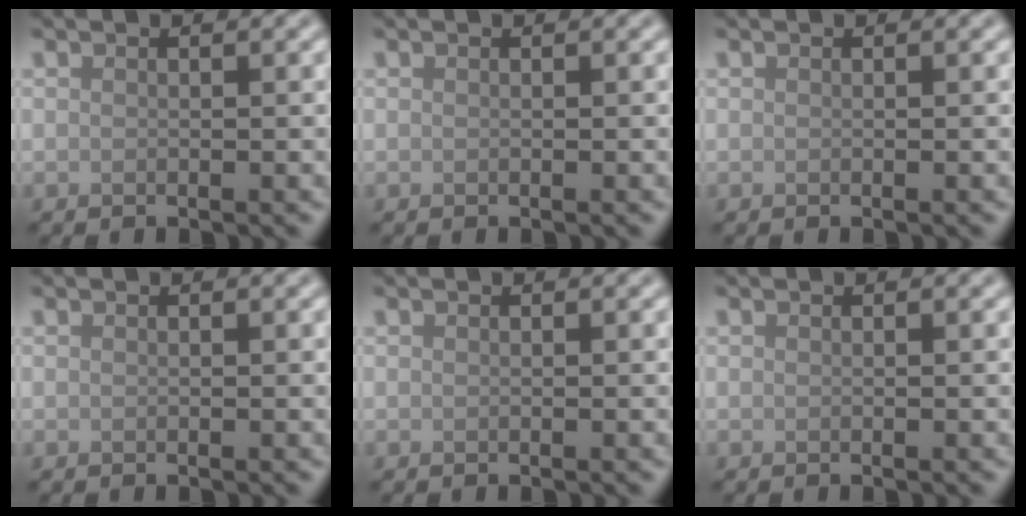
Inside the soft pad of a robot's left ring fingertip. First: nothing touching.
{"total": 0.0}
{"total": 0.0}
{"total": 0.0}
{"total": 0.0}
{"total": 0.0}